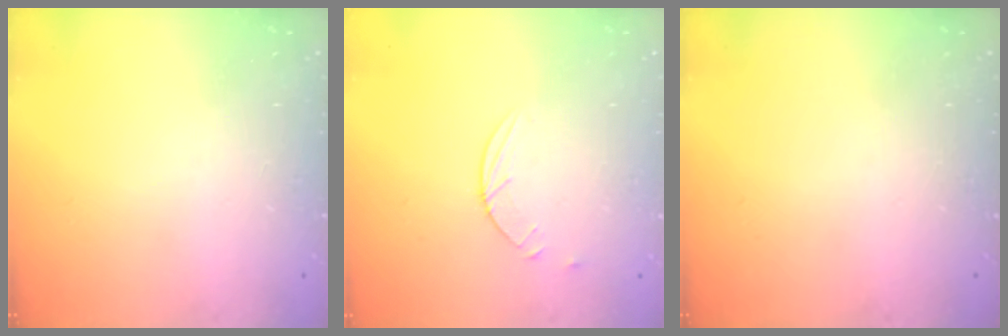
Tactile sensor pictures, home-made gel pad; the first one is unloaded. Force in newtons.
{"total": 2.9, "press": 2.8, "slide": 0.3}
{"total": 0.0}